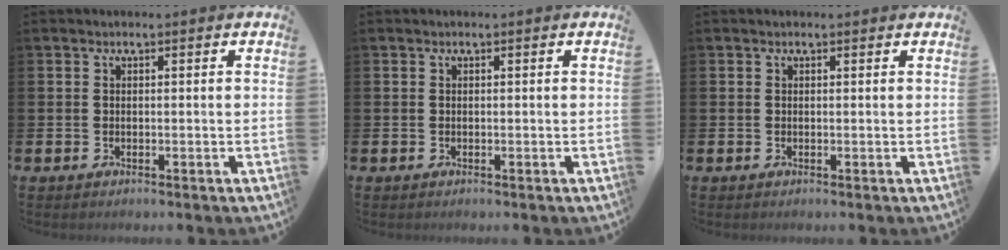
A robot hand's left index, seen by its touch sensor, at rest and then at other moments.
{"total": 0.0}
{"total": 0.0}